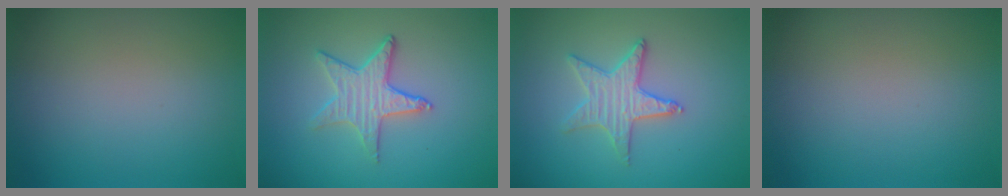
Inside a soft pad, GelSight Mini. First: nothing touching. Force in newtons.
{"total": 3.2, "press": 3.0, "slide": 1.2}
{"total": 3.0, "press": 3.0, "slide": 0.1}
{"total": 0.0}